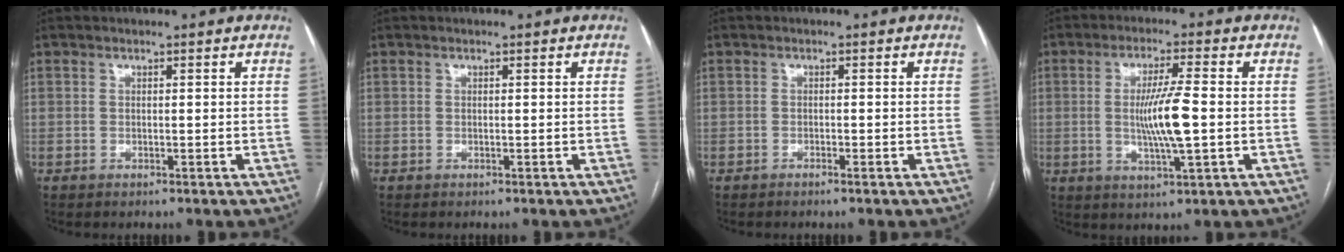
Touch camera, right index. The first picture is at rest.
{"total": 0.0}
{"total": 0.6, "force": [-0.5, -0.1, 0.4], "torque": [-0.010, 0.000, -0.009]}
{"total": 8.2, "force": [-0.5, 0.3, 8.2], "torque": [-0.155, -0.008, -0.009]}